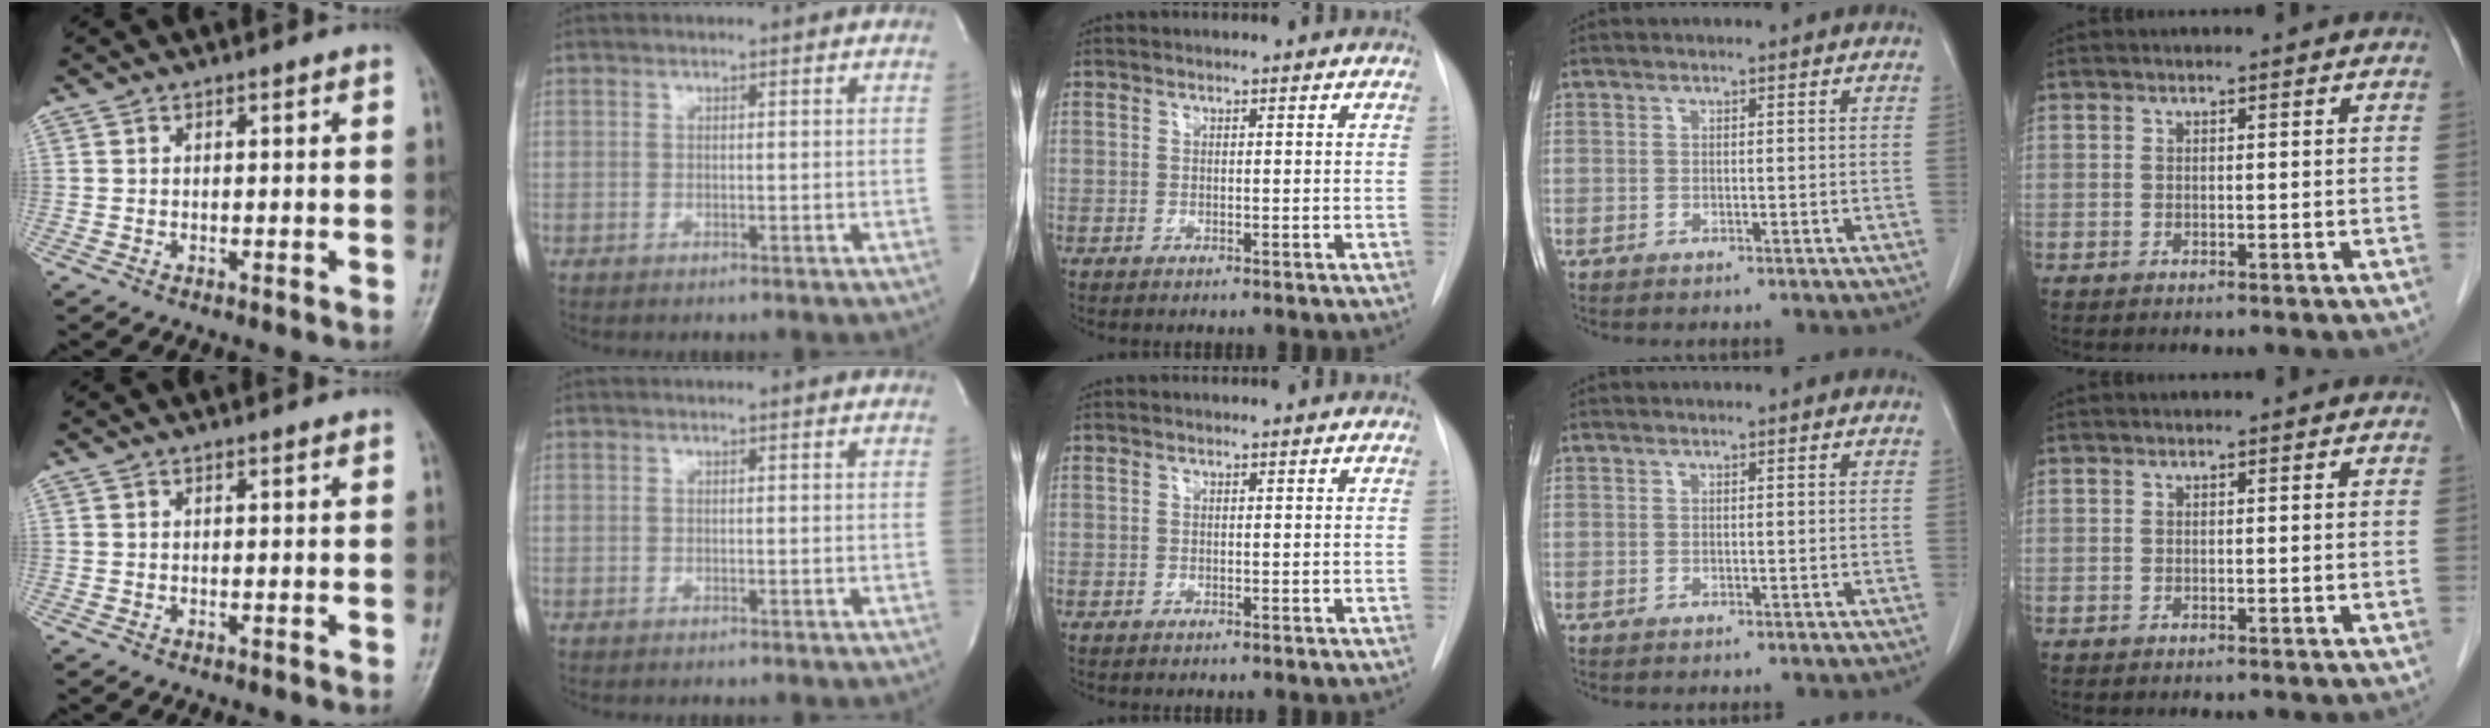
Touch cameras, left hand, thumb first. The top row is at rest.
{"thumb": {"total": 0.7, "force": [0.6, 0.0, 0.4], "torque": [-0.007, -0.002, 0.011]}, "index": {"total": 1.2, "force": [1.2, 0.0, 0.2], "torque": [-0.012, 0.003, 0.012]}}